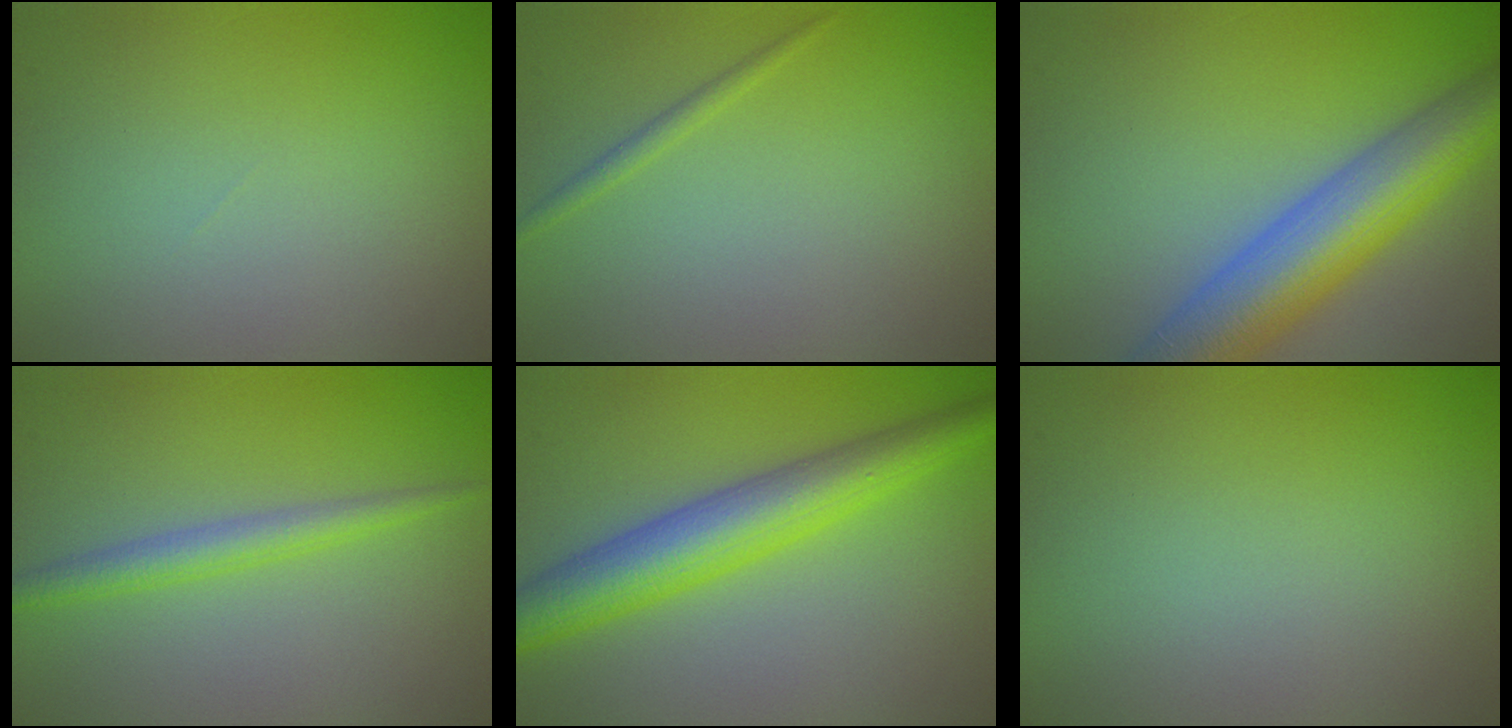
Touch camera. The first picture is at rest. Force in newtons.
{"total": 0.9, "press": 0.9, "slide": 0.2}
{"total": 9.2, "press": 9.2, "slide": 0.4}
{"total": 2.3, "press": 2.3, "slide": 0.1}
{"total": 6.4, "press": 6.4, "slide": 0.1}
{"total": 0.0}